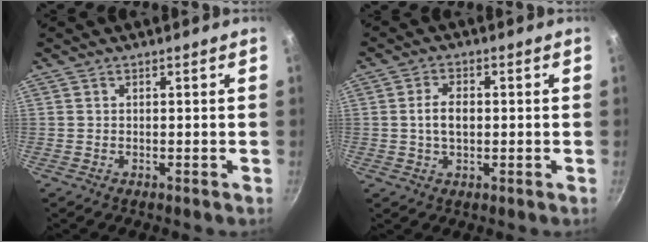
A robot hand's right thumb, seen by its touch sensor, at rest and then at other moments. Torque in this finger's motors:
{"motor_torque": [-0.29, 0.37, 0.39, 0.16, 0.01]}